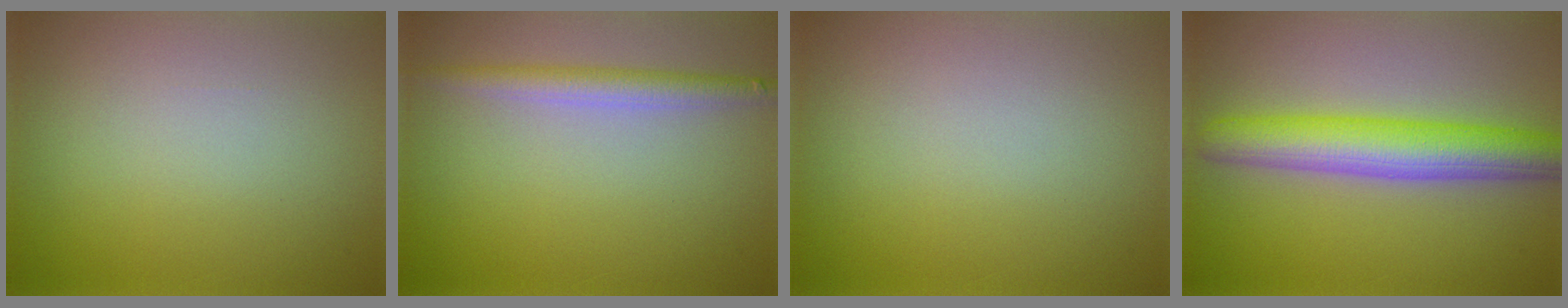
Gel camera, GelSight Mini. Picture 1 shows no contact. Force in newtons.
{"total": 2.6, "press": 2.6, "slide": 0.1}
{"total": 0.0}
{"total": 6.6, "press": 6.6, "slide": 0.1}